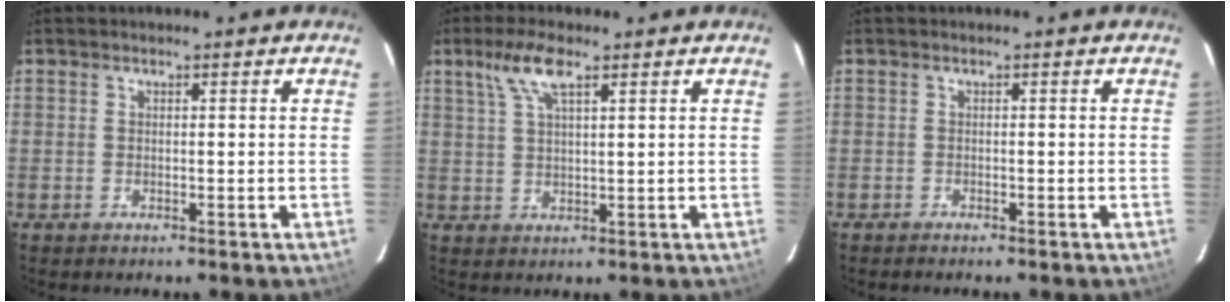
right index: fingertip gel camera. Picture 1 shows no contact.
{"total": 5.8, "force": [3.4, 1.6, 4.5], "torque": [-0.089, 0.011, 0.068]}
{"total": 0.9, "force": [-0.9, 0.3, 0.3], "torque": [-0.012, -0.001, -0.015]}